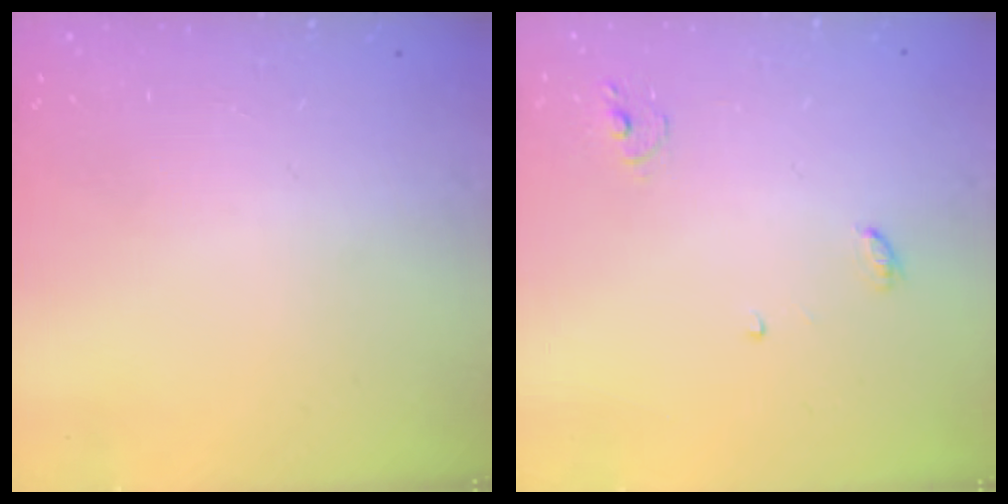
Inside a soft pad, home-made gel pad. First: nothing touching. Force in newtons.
{"total": 4.2, "press": 4.2, "slide": 0.2}